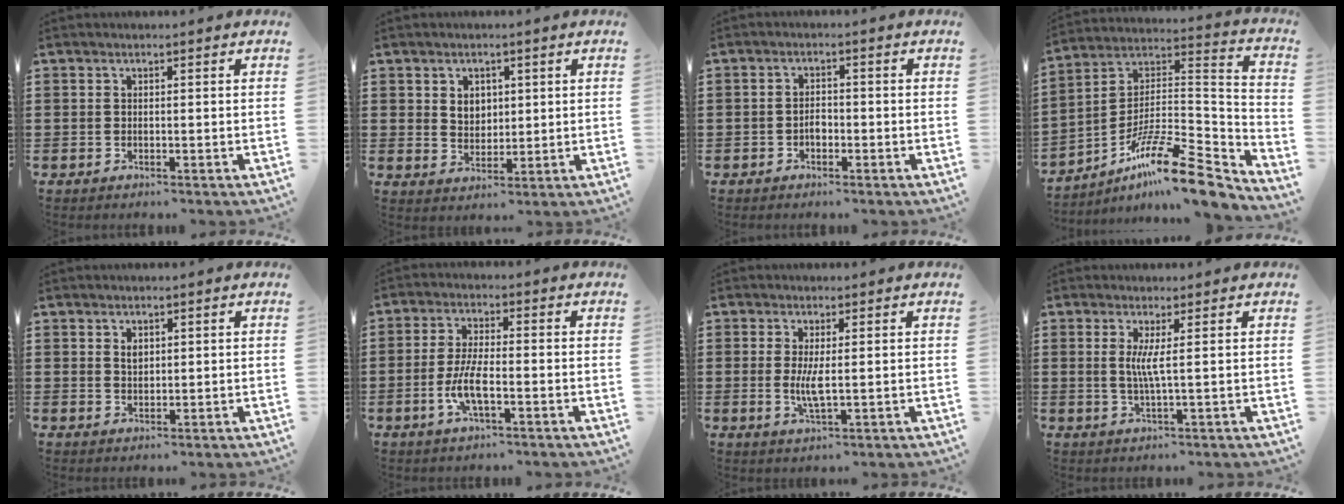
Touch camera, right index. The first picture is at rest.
{"total": 3.2, "force": [1.3, 2.6, 1.4], "torque": [-0.028, 0.007, 0.019]}
{"total": 1.9, "force": [-0.8, 1.0, 1.4], "torque": [-0.029, 0.000, -0.016]}
{"total": 13.8, "force": [-10.1, 2.4, 9.2], "torque": [-0.156, 0.022, -0.189]}
{"total": 1.6, "force": [0.7, 1.0, 1.0], "torque": [-0.021, 0.005, 0.012]}
{"total": 5.7, "force": [-2.0, 1.5, 5.2], "torque": [-0.114, -0.007, -0.042]}
{"total": 5.8, "force": [-0.2, 1.5, 5.6], "torque": [-0.121, -0.011, -0.009]}
{"total": 3.4, "force": [0.5, -0.3, 3.3], "torque": [-0.065, -0.007, 0.006]}